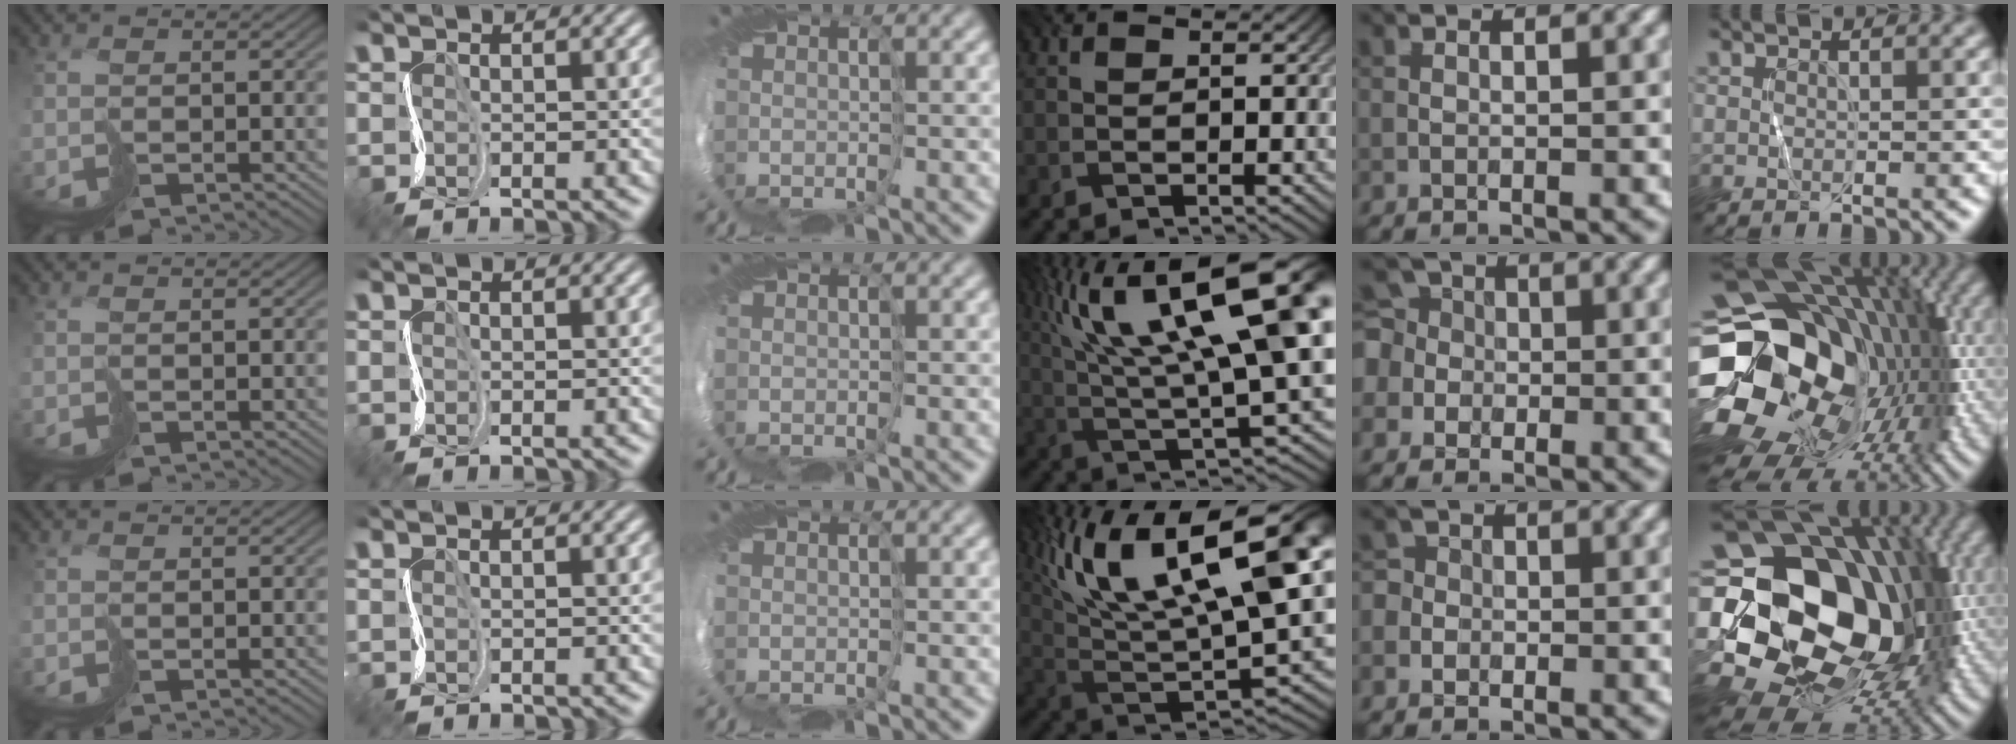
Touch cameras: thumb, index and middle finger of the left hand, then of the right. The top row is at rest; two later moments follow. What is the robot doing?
{"motion": "cut", "object": "tape"}